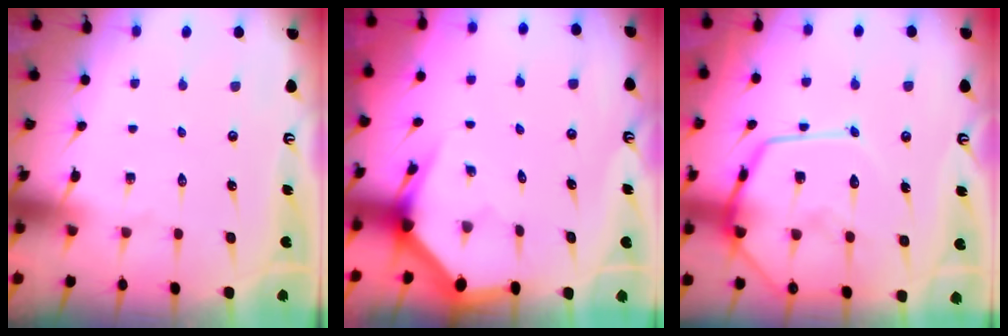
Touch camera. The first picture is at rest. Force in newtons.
{"total": 3.0, "press": 3.0, "slide": 0.1}
{"total": 15.9, "press": 15.9, "slide": 1.4}